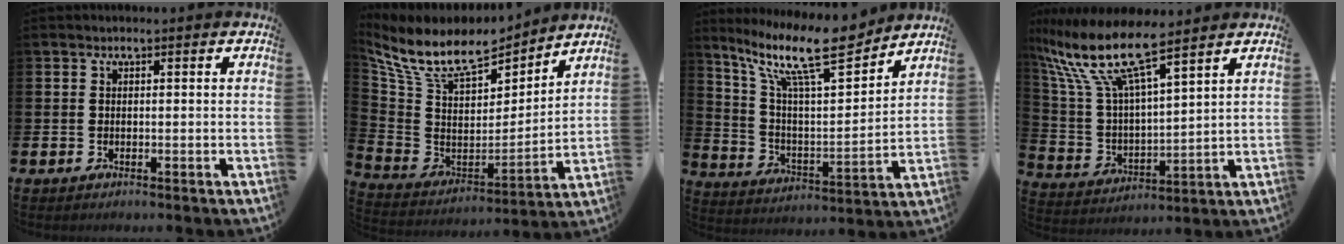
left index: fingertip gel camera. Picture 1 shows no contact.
{"total": 10.7, "force": [9.0, 3.9, 4.1], "torque": [-0.127, -0.051, 0.162]}
{"total": 14.1, "force": [10.8, 3.2, 8.5], "torque": [-0.184, -0.054, 0.187]}
{"total": 11.3, "force": [9.4, 2.0, 5.9], "torque": [-0.155, -0.051, 0.159]}